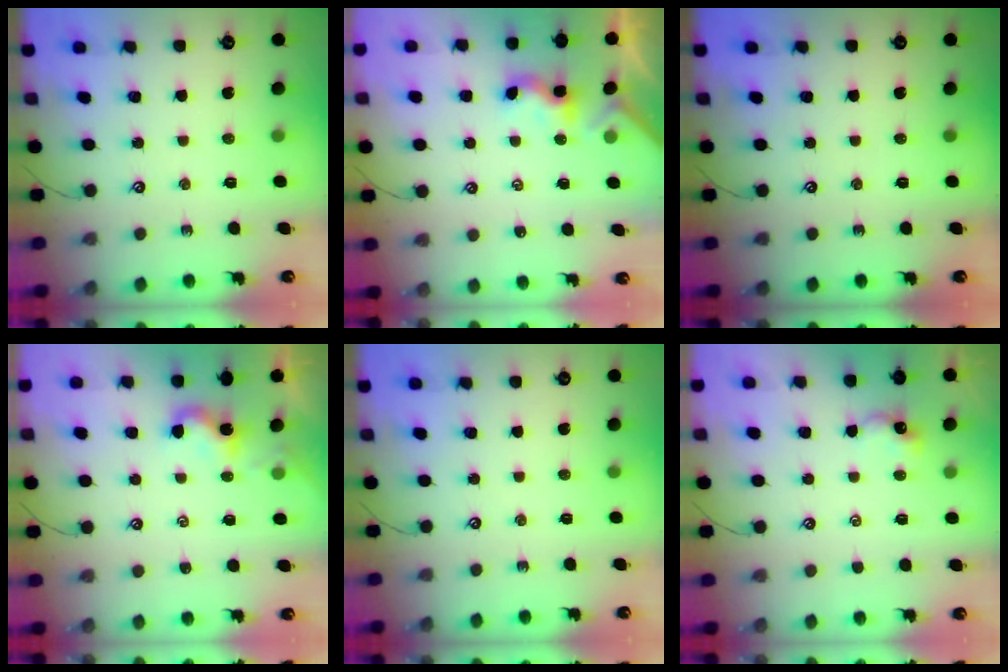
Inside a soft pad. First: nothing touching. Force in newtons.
{"total": 2.3, "press": 2.3, "slide": 0.1}
{"total": 0.0}
{"total": 0.6, "press": 0.6, "slide": 0.3}
{"total": 0.0}
{"total": 2.1, "press": 2.1, "slide": 0.2}